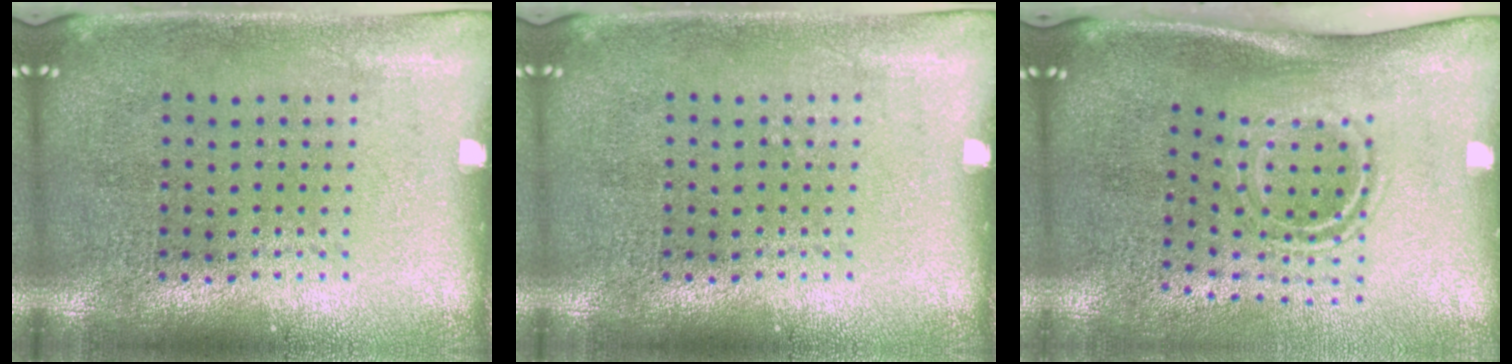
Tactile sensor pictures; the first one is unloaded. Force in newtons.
{"total": 0.0}
{"total": 1.8, "press": 1.1, "slide": 1.5}